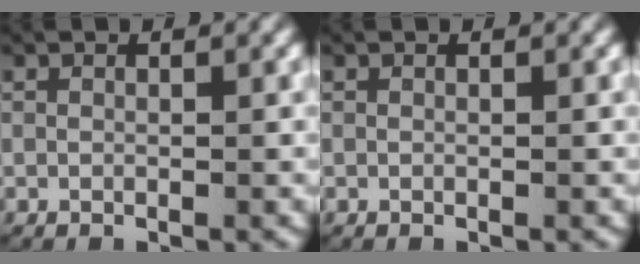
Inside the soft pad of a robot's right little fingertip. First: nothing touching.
{"total": 0.0}